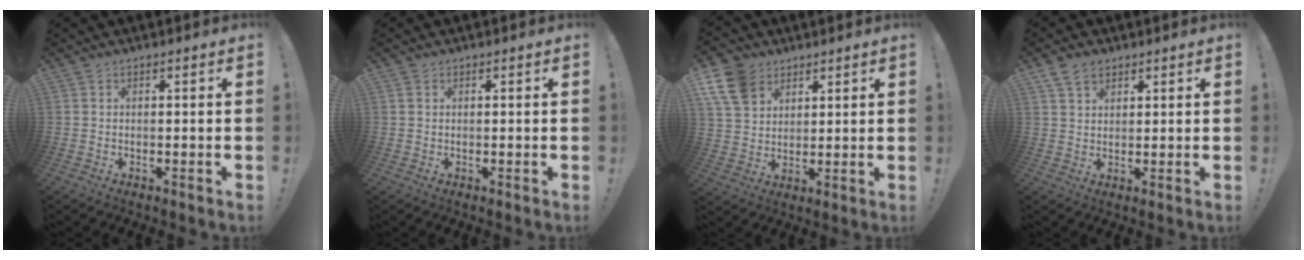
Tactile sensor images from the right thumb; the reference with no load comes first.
{"total": 0.7, "force": [0.3, 0.6, 0.2], "torque": [-0.003, 0.002, 0.007]}
{"total": 11.3, "force": [6.4, 8.0, 4.8], "torque": [-0.090, -0.029, 0.129]}
{"total": 5.2, "force": [3.2, 3.5, 2.2], "torque": [-0.040, -0.007, 0.062]}